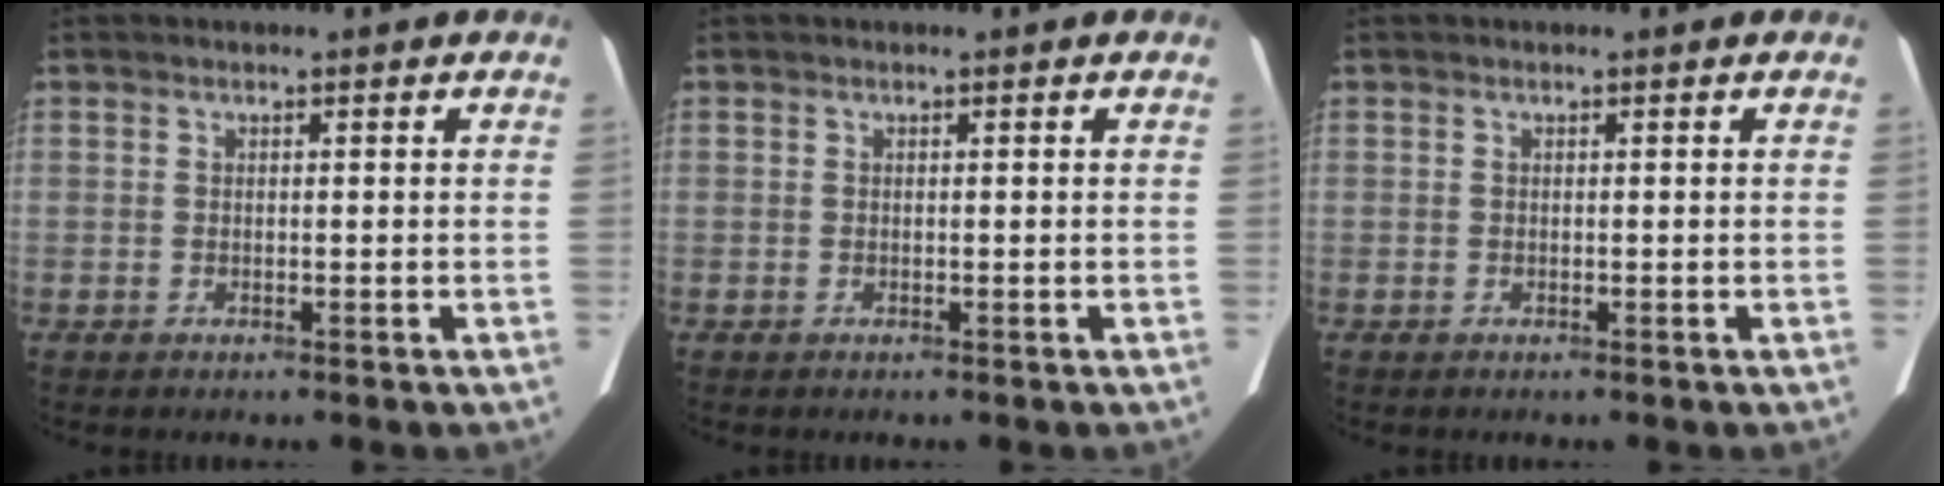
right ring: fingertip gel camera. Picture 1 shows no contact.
{"total": 0.0}
{"total": 0.0}